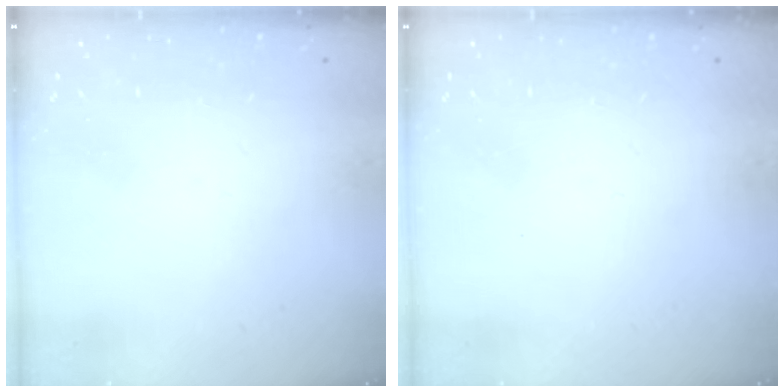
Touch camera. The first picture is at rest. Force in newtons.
{"total": 0.0}